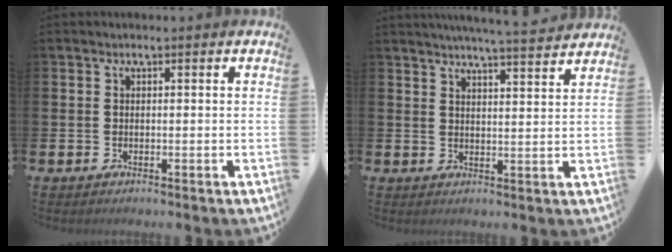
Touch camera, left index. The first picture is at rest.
{"total": 5.2, "force": [4.9, -0.8, 1.2], "torque": [-0.025, -0.030, 0.084]}